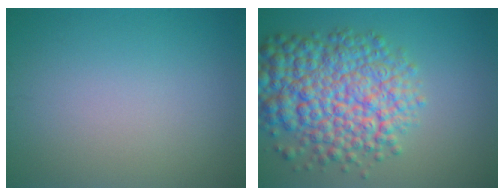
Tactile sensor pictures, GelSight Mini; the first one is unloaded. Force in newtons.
{"total": 9.9, "press": 9.9, "slide": 0.3}